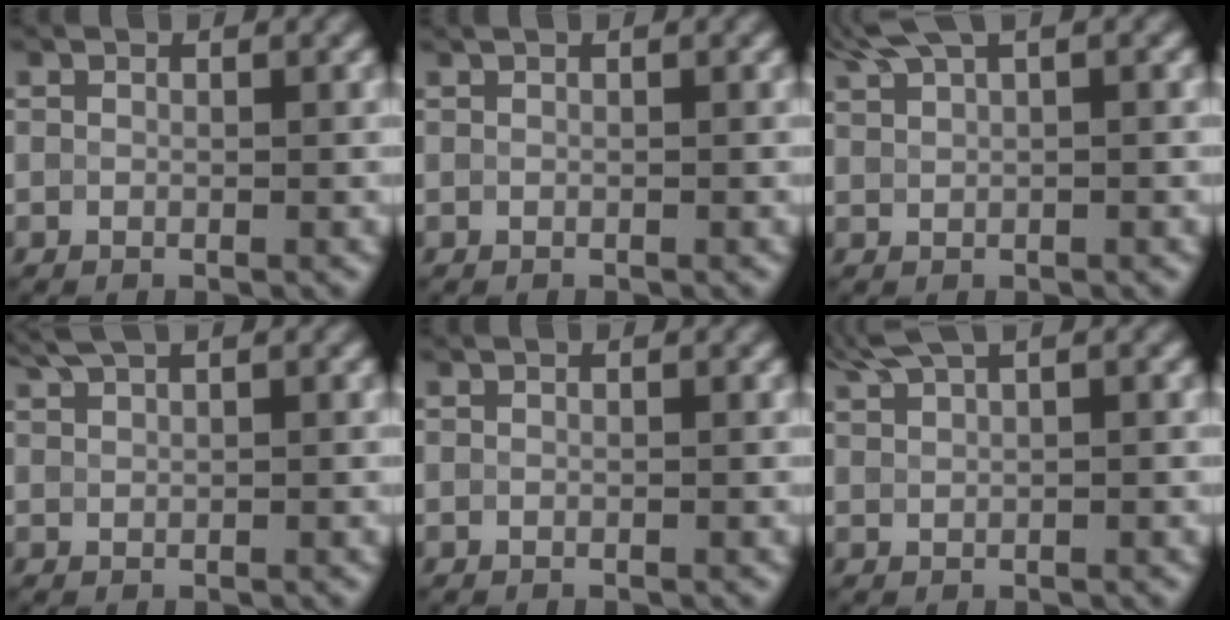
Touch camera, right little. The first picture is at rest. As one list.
[{"total": 0.0}, {"total": 3.0, "force": [2.4, 0.3, 1.7], "torque": [-0.041, 0.017, 0.050]}, {"total": 2.1, "force": [1.9, 0.1, 1.1], "torque": [-0.022, 0.014, 0.040]}, {"total": 0.0}, {"total": 3.0, "force": [2.6, 0.2, 1.5], "torque": [-0.037, 0.020, 0.055]}]